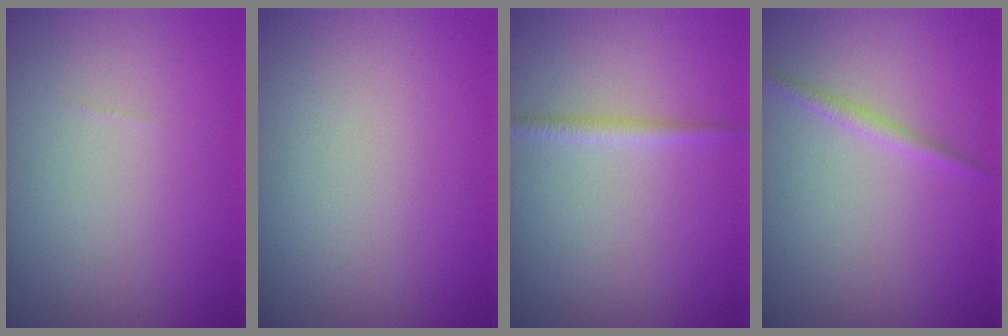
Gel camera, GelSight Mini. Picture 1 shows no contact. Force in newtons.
{"total": 0.0}
{"total": 1.1, "press": 1.1, "slide": 0.1}
{"total": 1.1, "press": 1.1, "slide": 0.0}